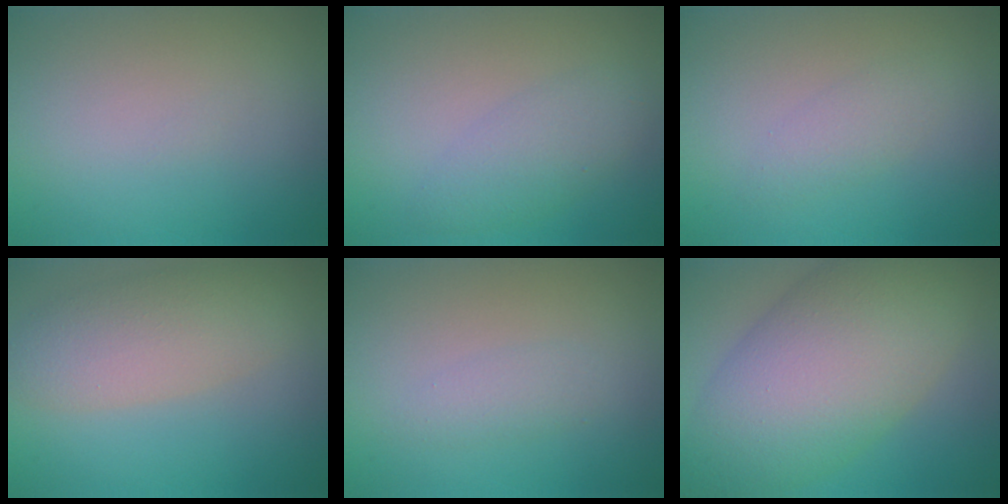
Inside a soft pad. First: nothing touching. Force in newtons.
{"total": 2.7, "press": 2.7, "slide": 0.0}
{"total": 1.7, "press": 1.7, "slide": 0.1}
{"total": 5.1, "press": 5.1, "slide": 0.5}
{"total": 1.4, "press": 1.4, "slide": 0.0}
{"total": 12.7, "press": 12.7, "slide": 0.2}